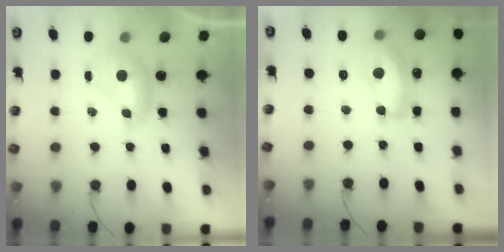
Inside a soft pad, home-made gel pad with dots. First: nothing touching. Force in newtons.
{"total": 8.3, "press": 8.3, "slide": 0.8}